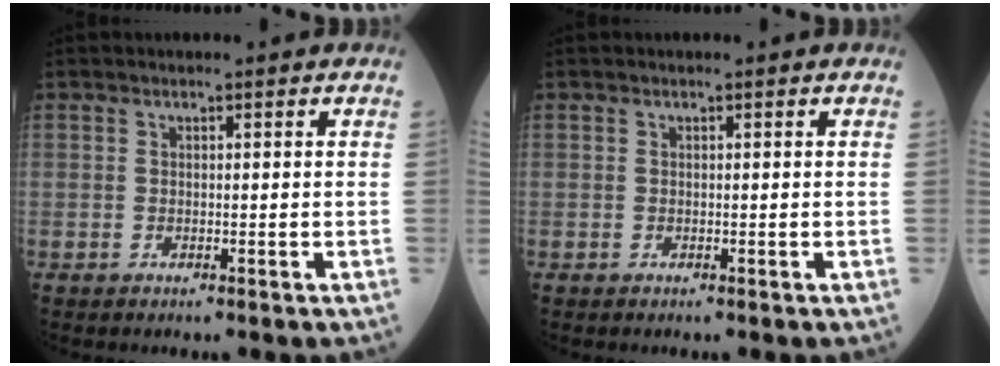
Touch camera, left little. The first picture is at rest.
{"total": 0.0}